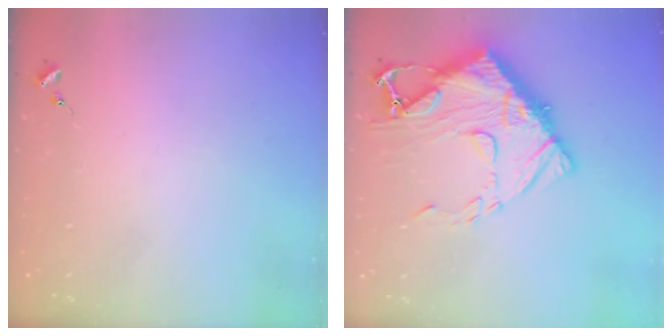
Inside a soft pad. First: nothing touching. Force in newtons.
{"total": 17.4, "press": 17.4, "slide": 1.6}